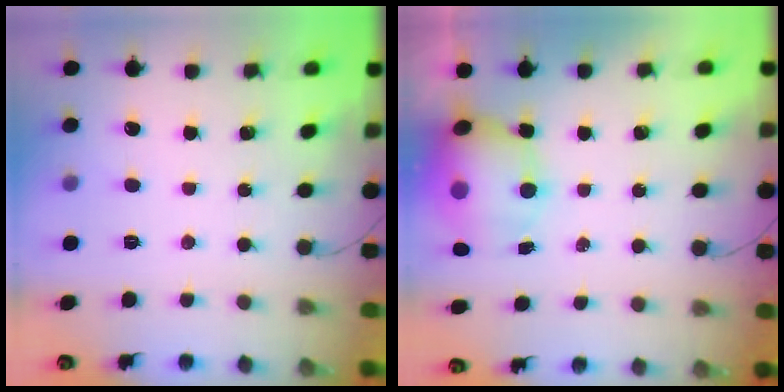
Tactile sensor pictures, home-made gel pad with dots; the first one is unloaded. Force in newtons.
{"total": 11.6, "press": 11.1, "slide": 3.1}